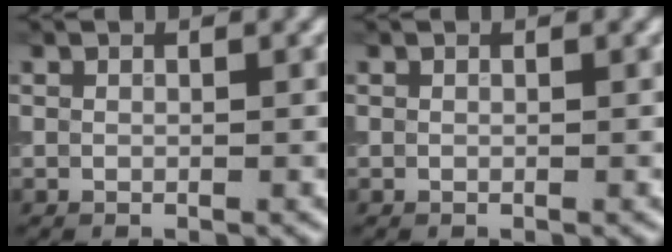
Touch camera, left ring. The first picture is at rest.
{"total": 0.0}